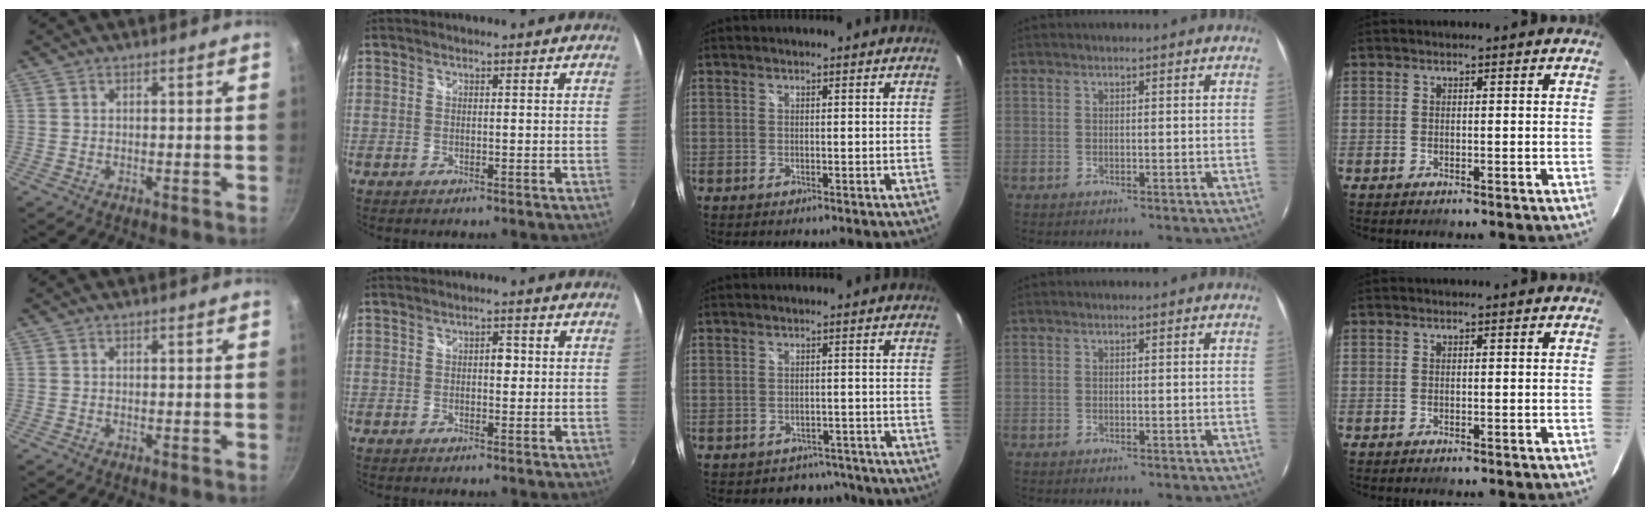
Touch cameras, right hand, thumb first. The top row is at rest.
{"index": {"total": 2.0, "force": [0.1, 1.3, 1.5], "torque": [-0.021, 0.007, -0.001]}, "middle": {"total": 5.6, "force": [-4.3, 3.4, 0.5], "torque": [-0.012, 0.011, -0.053]}}